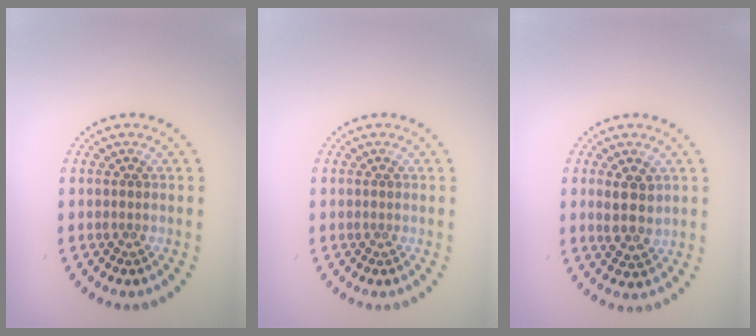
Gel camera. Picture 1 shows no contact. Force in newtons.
{"total": 0.0}
{"total": 3.0, "press": 2.8, "slide": 0.9}